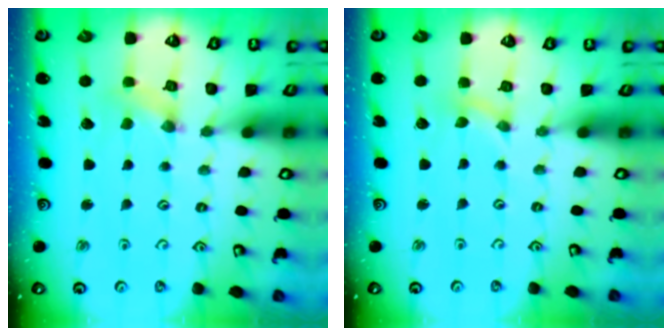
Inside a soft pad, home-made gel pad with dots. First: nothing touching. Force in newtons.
{"total": 0.0}